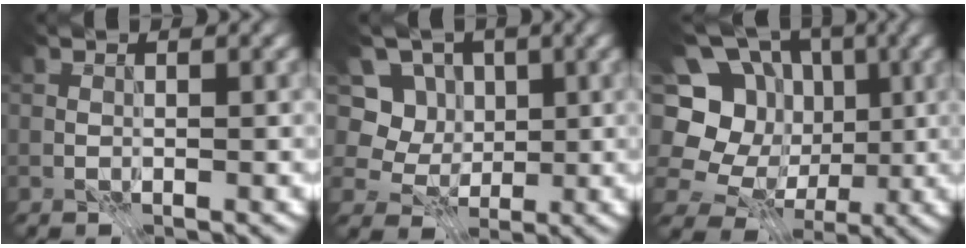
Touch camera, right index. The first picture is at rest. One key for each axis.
{"total": 7.7, "fx": 2.6, "fy": 6.6, "fz": 3.0, "tx": -0.043, "ty": 0.007, "tz": 0.024}
{"total": 12.8, "fx": 1.1, "fy": 11.3, "fz": 6.0, "tx": -0.140, "ty": 0.030, "tz": 0.000}